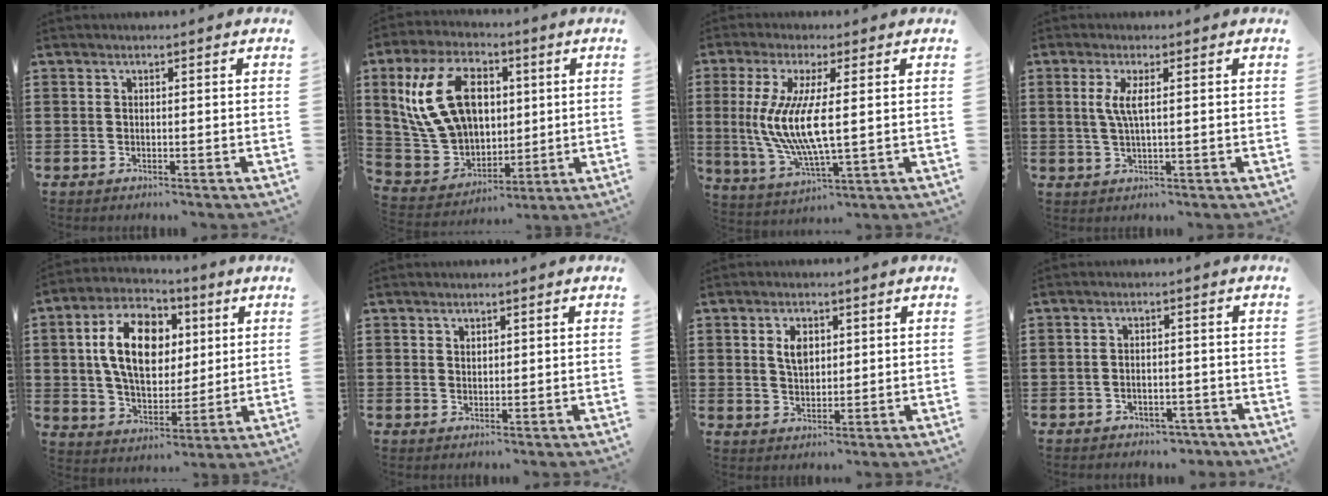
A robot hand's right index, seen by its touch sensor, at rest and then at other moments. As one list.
[{"total": 15.2, "force": [3.5, 10.3, 10.5], "torque": [-0.254, 0.025, 0.066]}, {"total": 9.2, "force": [0.8, 2.6, 8.8], "torque": [-0.202, -0.015, 0.007]}, {"total": 3.5, "force": [0.6, 0.4, 3.5], "torque": [-0.077, -0.004, 0.007]}, {"total": 13.2, "force": [2.7, 8.1, 10.2], "torque": [-0.218, 0.011, 0.042]}, {"total": 1.2, "force": [1.0, 0.7, 0.2], "torque": [-0.004, 0.003, 0.018]}, {"total": 3.7, "force": [1.1, 2.3, 2.7], "torque": [-0.061, 0.011, 0.019]}, {"total": 2.2, "force": [-2.1, 0.6, 0.2], "torque": [-0.010, -0.001, -0.043]}]